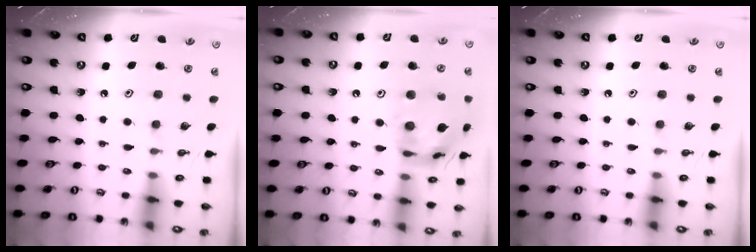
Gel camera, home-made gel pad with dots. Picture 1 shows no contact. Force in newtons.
{"total": 17.4, "press": 17.3, "slide": 1.4}
{"total": 0.0}